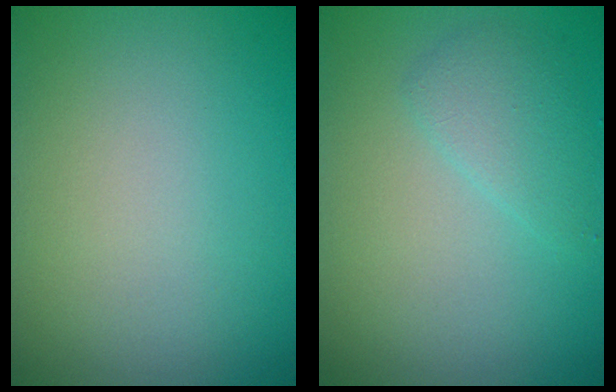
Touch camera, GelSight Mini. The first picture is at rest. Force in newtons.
{"total": 2.0, "press": 2.0, "slide": 0.1}